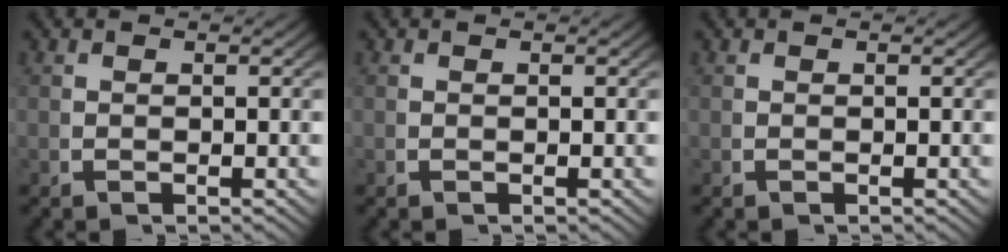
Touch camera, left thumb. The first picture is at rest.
{"total": 0.0}
{"total": 0.0}